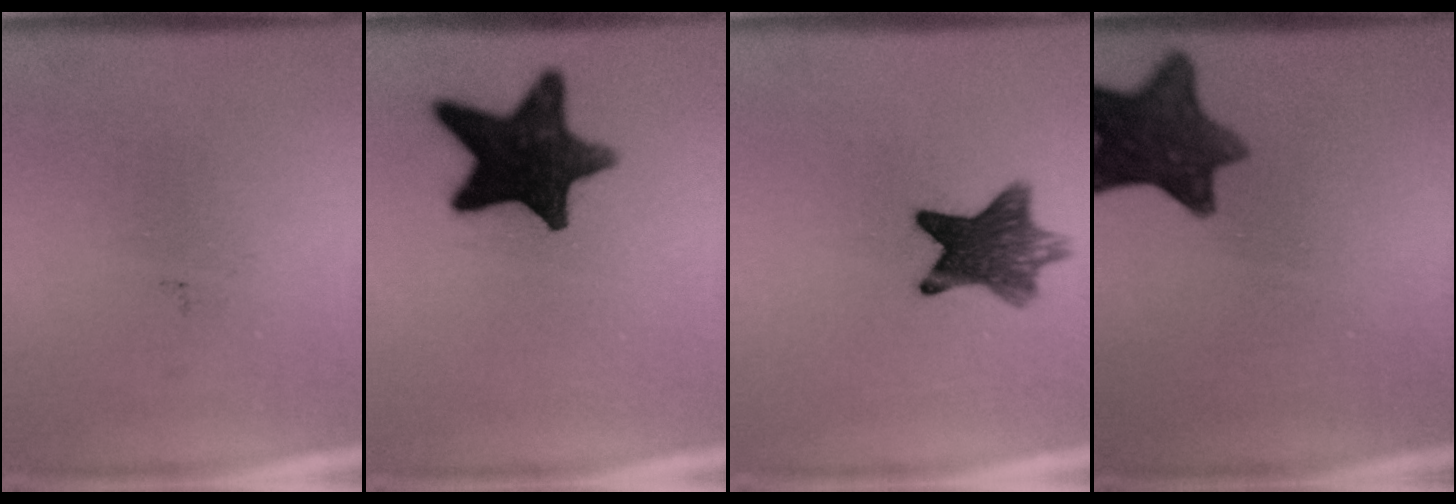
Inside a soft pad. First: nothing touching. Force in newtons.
{"total": 15.3}
{"total": 8.9}
{"total": 10.9}